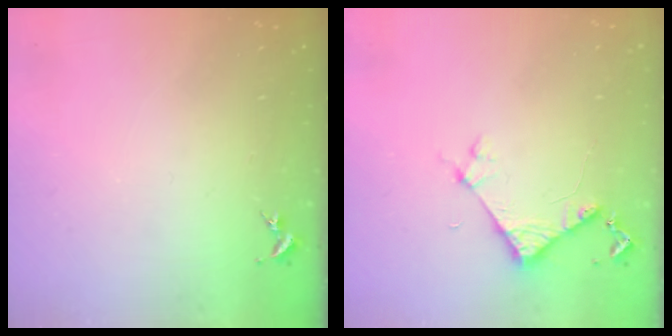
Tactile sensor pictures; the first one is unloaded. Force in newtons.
{"total": 3.1, "press": 3.1, "slide": 0.2}